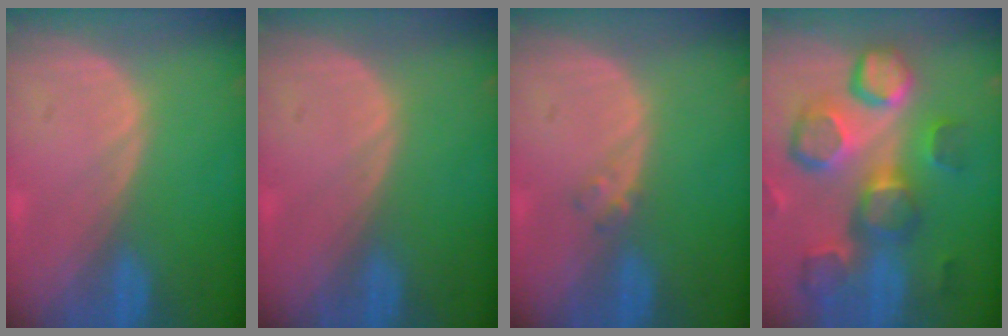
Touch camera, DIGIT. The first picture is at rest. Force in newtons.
{"total": 0.0}
{"total": 1.2, "press": 1.2, "slide": 0.2}
{"total": 12.9, "press": 11.2, "slide": 6.4}